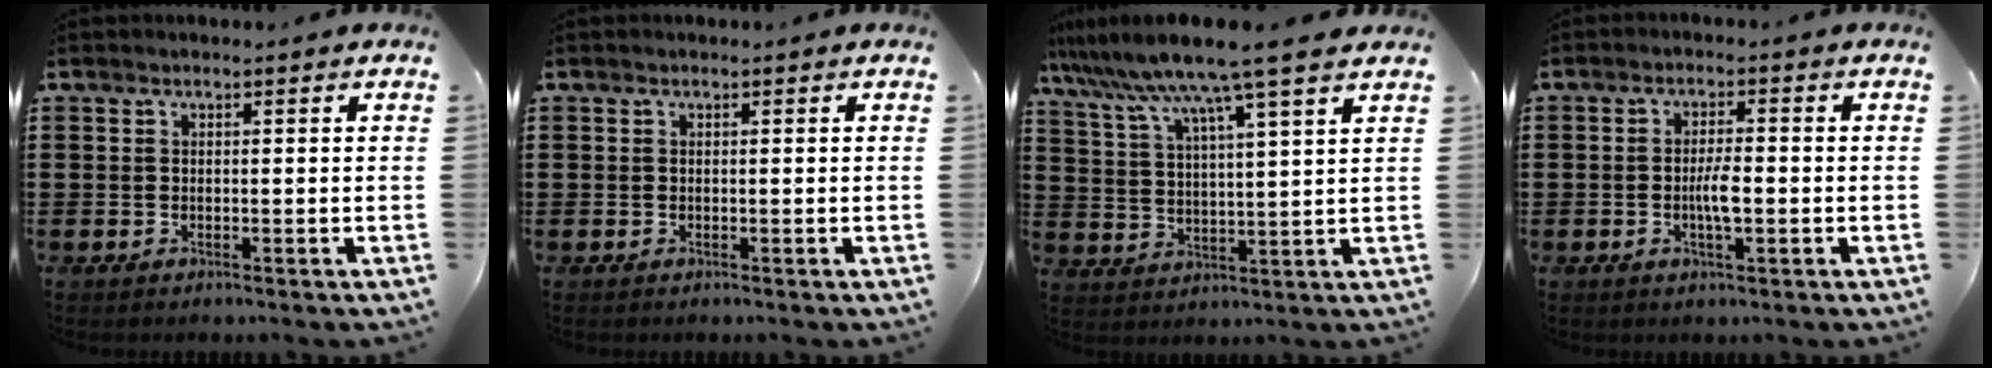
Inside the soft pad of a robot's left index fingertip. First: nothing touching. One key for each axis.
{"total": 0.0}
{"total": 8.7, "fx": 7.1, "fy": -0.9, "fz": 5.0, "tx": -0.122, "ty": -0.041, "tz": 0.113}
{"total": 3.9, "fx": -0.7, "fy": 1.0, "fz": 3.7, "tx": -0.072, "ty": 0.001, "tz": -0.015}